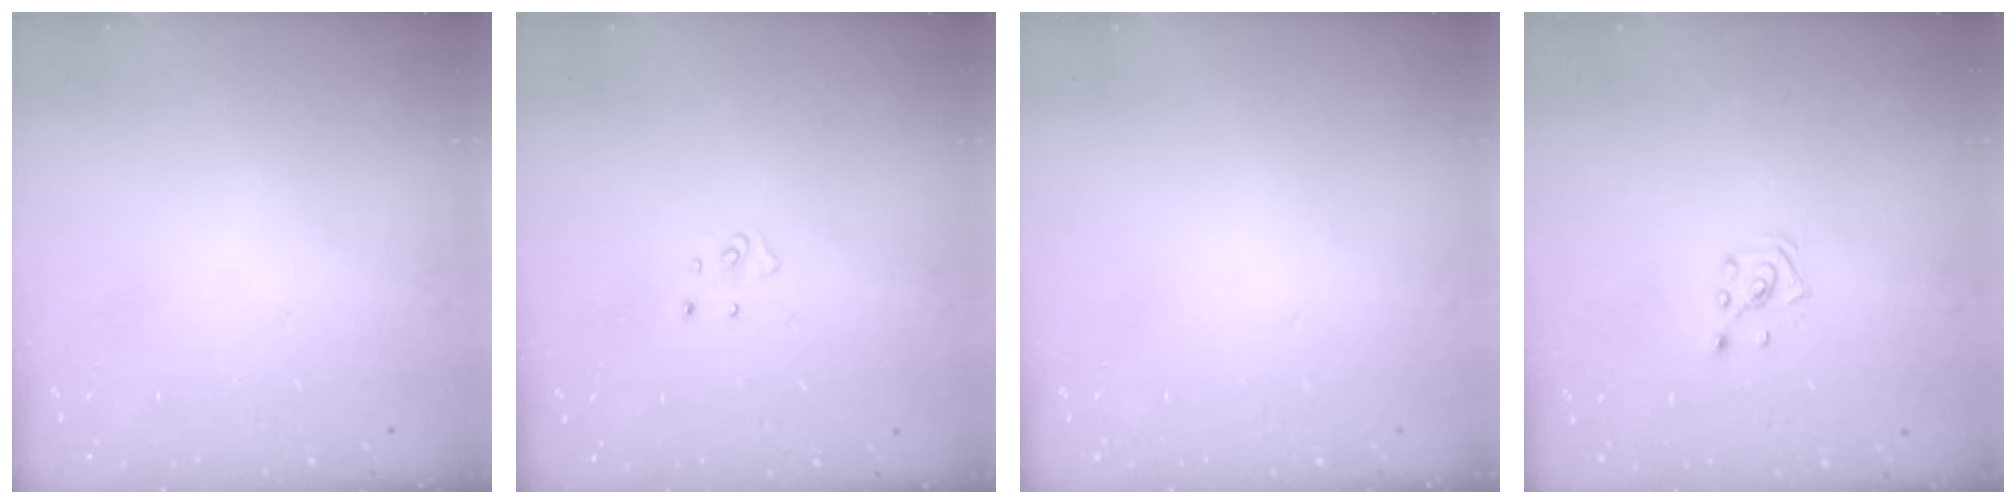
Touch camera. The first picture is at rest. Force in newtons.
{"total": 3.7, "press": 3.7, "slide": 0.3}
{"total": 0.0}
{"total": 2.7, "press": 2.7, "slide": 0.5}